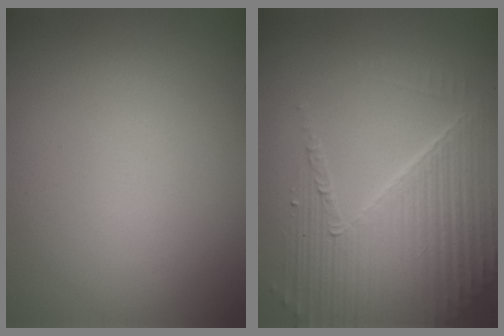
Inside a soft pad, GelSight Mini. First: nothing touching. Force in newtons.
{"total": 5.8, "press": 4.5, "slide": 3.7}